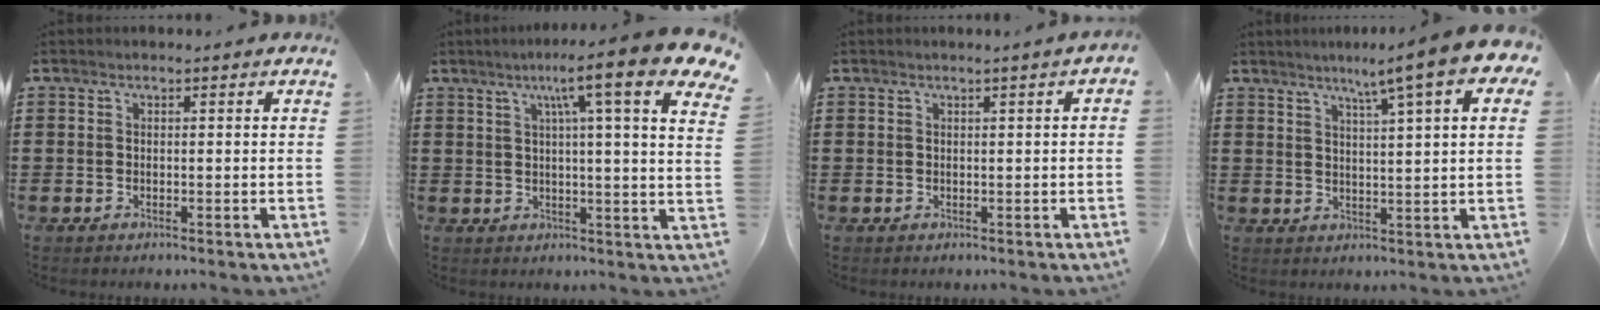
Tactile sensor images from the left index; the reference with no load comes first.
{"total": 11.3, "force": [6.6, 0.4, 9.2], "torque": [-0.163, -0.024, 0.097]}
{"total": 0.6, "force": [0.3, -0.1, 0.5], "torque": [-0.008, -0.003, 0.007]}
{"total": 8.9, "force": [5.8, 0.2, 6.7], "torque": [-0.118, -0.020, 0.091]}